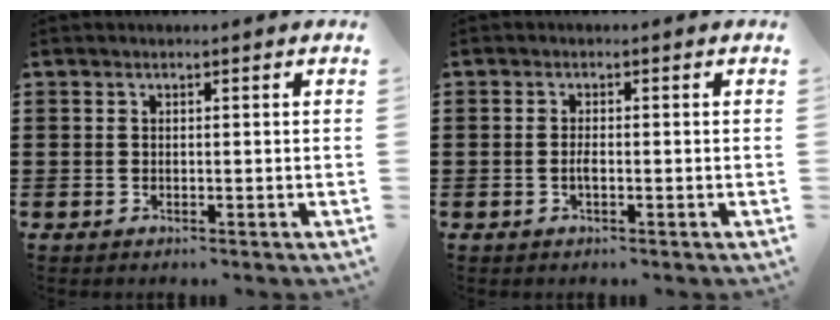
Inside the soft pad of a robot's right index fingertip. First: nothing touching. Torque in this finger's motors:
{"motor_torque": [2.14, 0.00, 0.05, 0.04]}